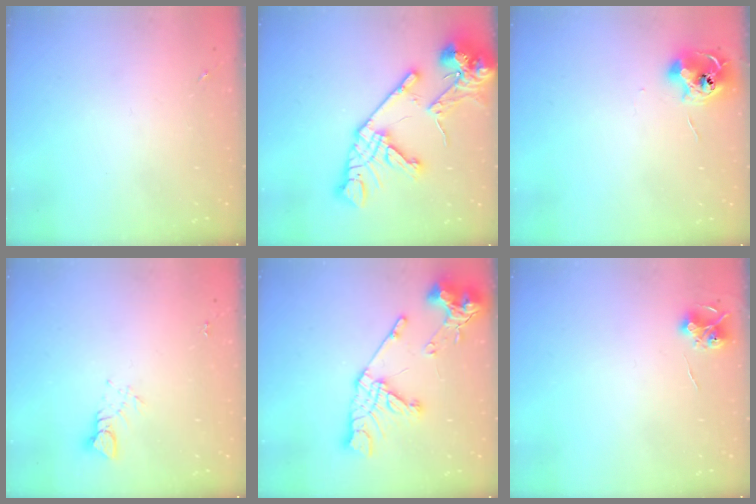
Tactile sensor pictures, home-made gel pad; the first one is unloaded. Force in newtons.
{"total": 22.2, "press": 22.0, "slide": 2.9}
{"total": 10.2, "press": 10.2, "slide": 0.4}
{"total": 3.5, "press": 3.5, "slide": 0.3}
{"total": 21.3, "press": 21.2, "slide": 2.3}
{"total": 6.4, "press": 6.4, "slide": 0.5}